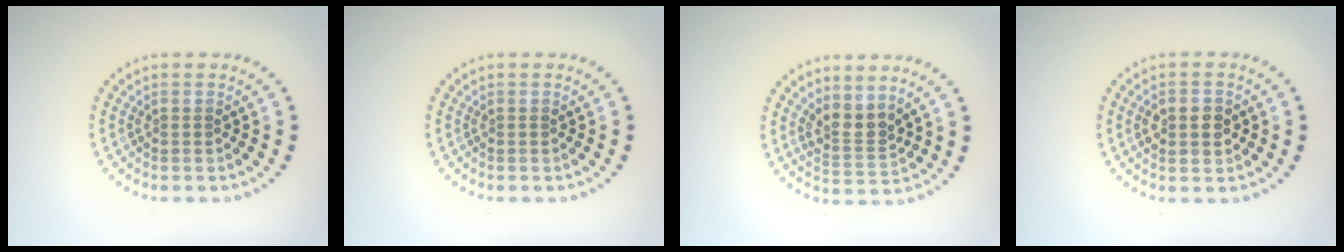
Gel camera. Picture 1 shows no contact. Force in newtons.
{"total": 0.0}
{"total": 2.6, "press": 2.0, "slide": 1.7}
{"total": 3.2, "press": 3.2, "slide": 0.2}